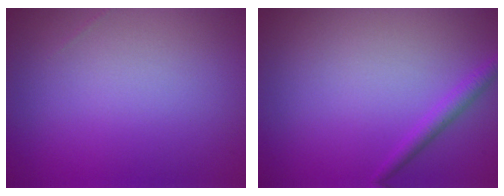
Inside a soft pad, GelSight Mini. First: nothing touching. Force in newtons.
{"total": 1.5, "press": 1.5, "slide": 0.1}